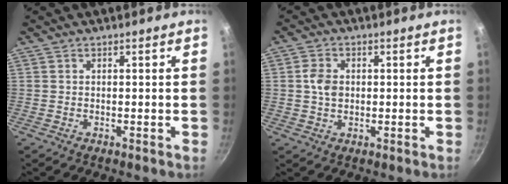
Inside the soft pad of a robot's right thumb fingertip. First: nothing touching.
{"total": 4.2, "force": [0.3, 3.2, 2.8], "torque": [-0.044, 0.004, 0.001]}